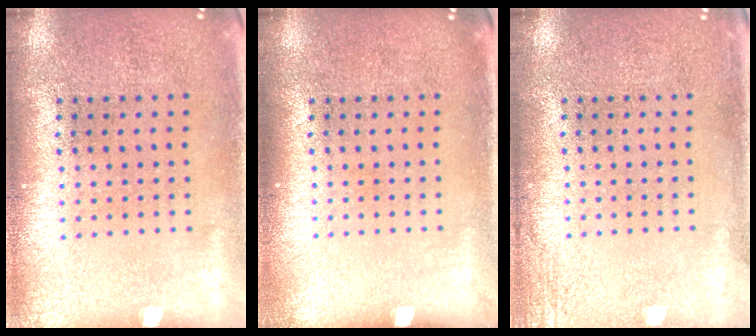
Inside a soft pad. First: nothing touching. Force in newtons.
{"total": 0.0}
{"total": 1.8, "press": 1.8, "slide": 0.2}